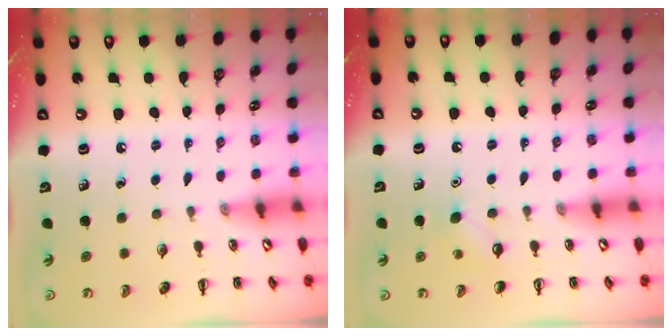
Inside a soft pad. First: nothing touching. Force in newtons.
{"total": 4.4, "press": 4.2, "slide": 1.2}